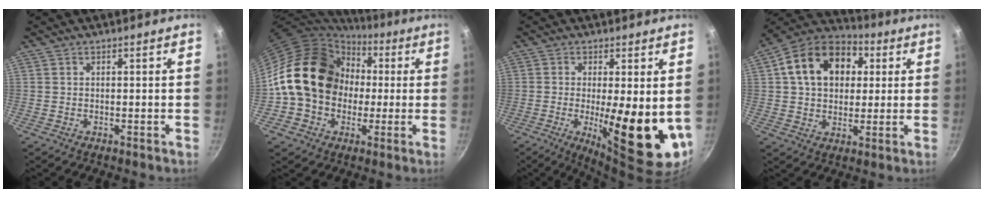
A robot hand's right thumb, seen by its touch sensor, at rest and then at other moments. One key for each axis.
{"total": 19.0, "fx": 1.2, "fy": 15.8, "fz": 10.5, "tx": -0.154, "ty": 0.047, "tz": 0.023}
{"total": 14.8, "fx": -1.2, "fy": 4.3, "fz": 14.1, "tx": -0.192, "ty": -0.021, "tz": -0.009}
{"total": 17.6, "fx": 4.4, "fy": 13.0, "fz": 11.1, "tx": -0.166, "ty": 0.024, "tz": 0.059}